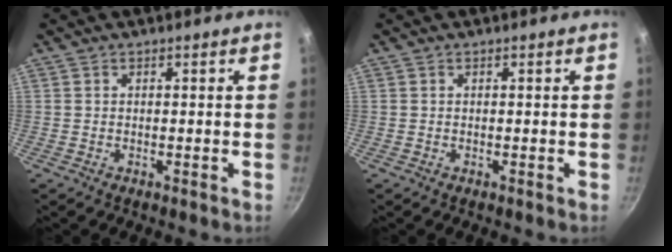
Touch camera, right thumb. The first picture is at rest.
{"total": 0.0}